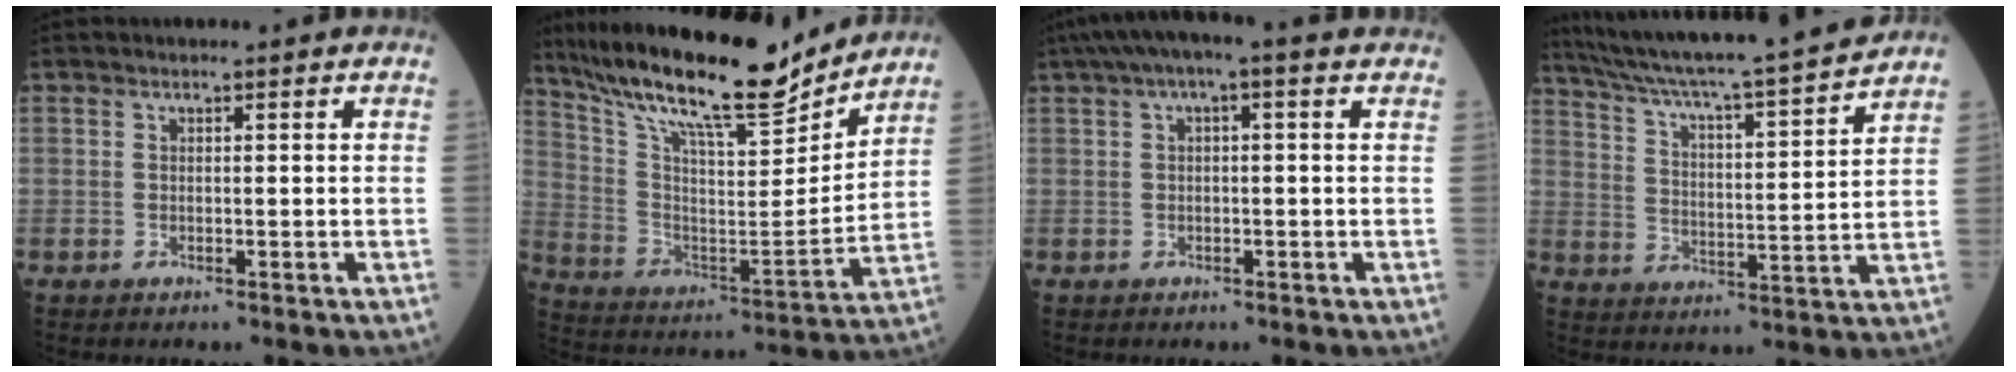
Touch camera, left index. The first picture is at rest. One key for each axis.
{"total": 21.0, "fx": 18.0, "fy": 3.1, "fz": 10.3, "tx": -0.192, "ty": -0.008, "tz": 0.302}
{"total": 5.9, "fx": 3.1, "fy": 1.1, "fz": 4.9, "tx": -0.081, "ty": 0.046, "tz": 0.045}
{"total": 19.4, "fx": 17.6, "fy": -0.6, "fz": 8.1, "tx": -0.143, "ty": -0.015, "tz": 0.264}